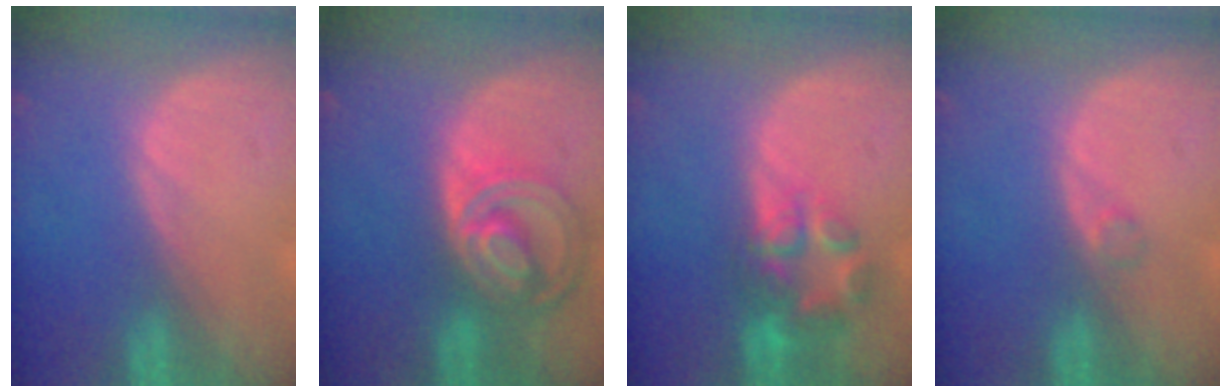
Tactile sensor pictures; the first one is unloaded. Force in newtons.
{"total": 8.6, "press": 7.4, "slide": 4.4}
{"total": 6.9, "press": 5.9, "slide": 3.6}
{"total": 1.2, "press": 1.2, "slide": 0.1}